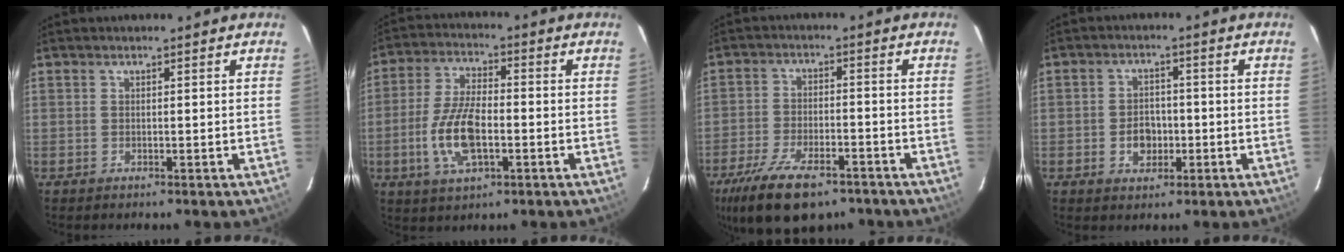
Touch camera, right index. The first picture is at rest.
{"total": 11.3, "force": [-3.0, 4.9, 9.8], "torque": [-0.204, 0.000, -0.055]}
{"total": 16.2, "force": [-11.0, 6.9, 9.7], "torque": [-0.215, -0.030, -0.183]}
{"total": 4.9, "force": [-1.4, 3.8, 2.9], "torque": [-0.053, 0.009, -0.017]}